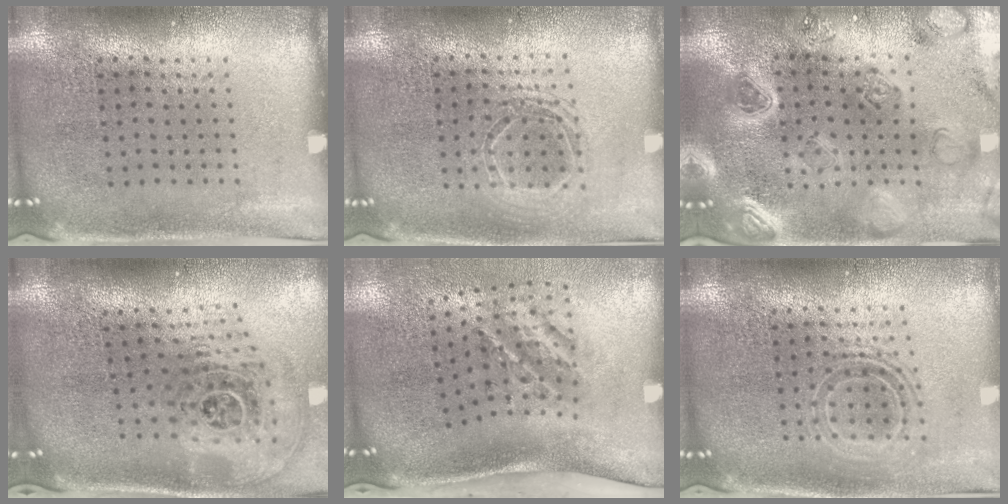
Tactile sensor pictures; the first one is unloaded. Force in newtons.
{"total": 1.6, "press": 1.3, "slide": 0.8}
{"total": 2.5, "press": 2.5, "slide": 0.3}
{"total": 2.4, "press": 1.7, "slide": 1.7}
{"total": 2.1, "press": 1.3, "slide": 1.7}
{"total": 1.7, "press": 1.3, "slide": 1.0}